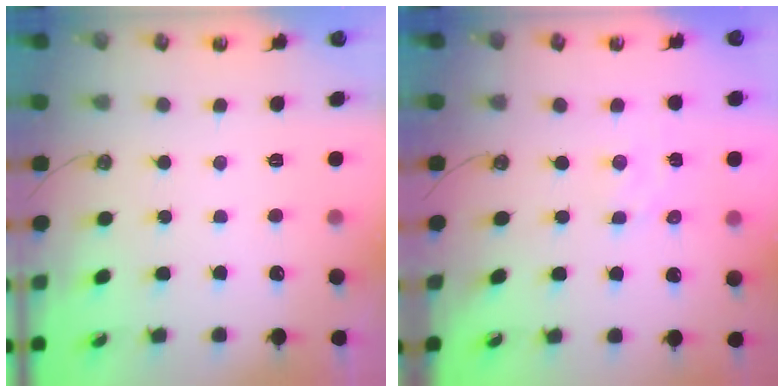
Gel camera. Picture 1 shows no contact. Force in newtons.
{"total": 1.2, "press": 1.2, "slide": 0.1}